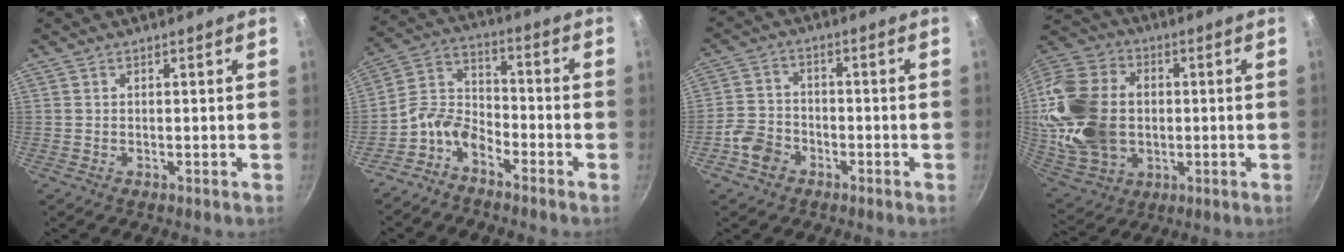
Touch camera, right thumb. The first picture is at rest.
{"total": 7.9, "force": [-5.2, 4.6, 3.9], "torque": [-0.066, 0.065, -0.125]}
{"total": 5.8, "force": [-3.2, 4.4, 2.1], "torque": [-0.031, 0.031, -0.065]}
{"total": 22.7, "force": [0.3, 16.9, 15.1], "torque": [-0.289, 0.015, 0.016]}